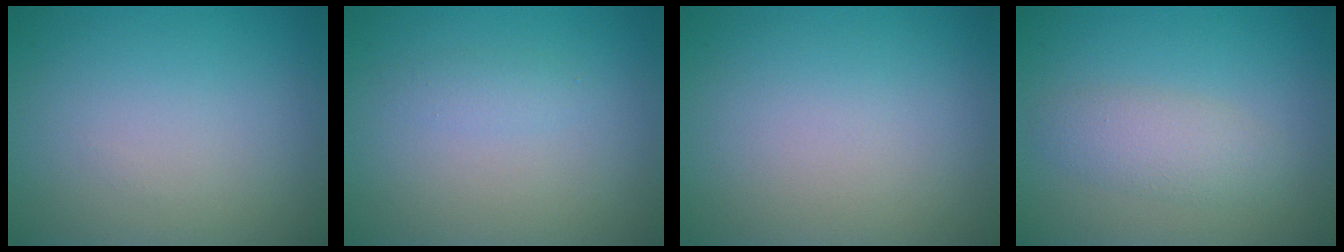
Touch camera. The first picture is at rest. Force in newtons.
{"total": 0.9, "press": 0.9, "slide": 0.0}
{"total": 0.0}
{"total": 2.6, "press": 2.6, "slide": 0.1}